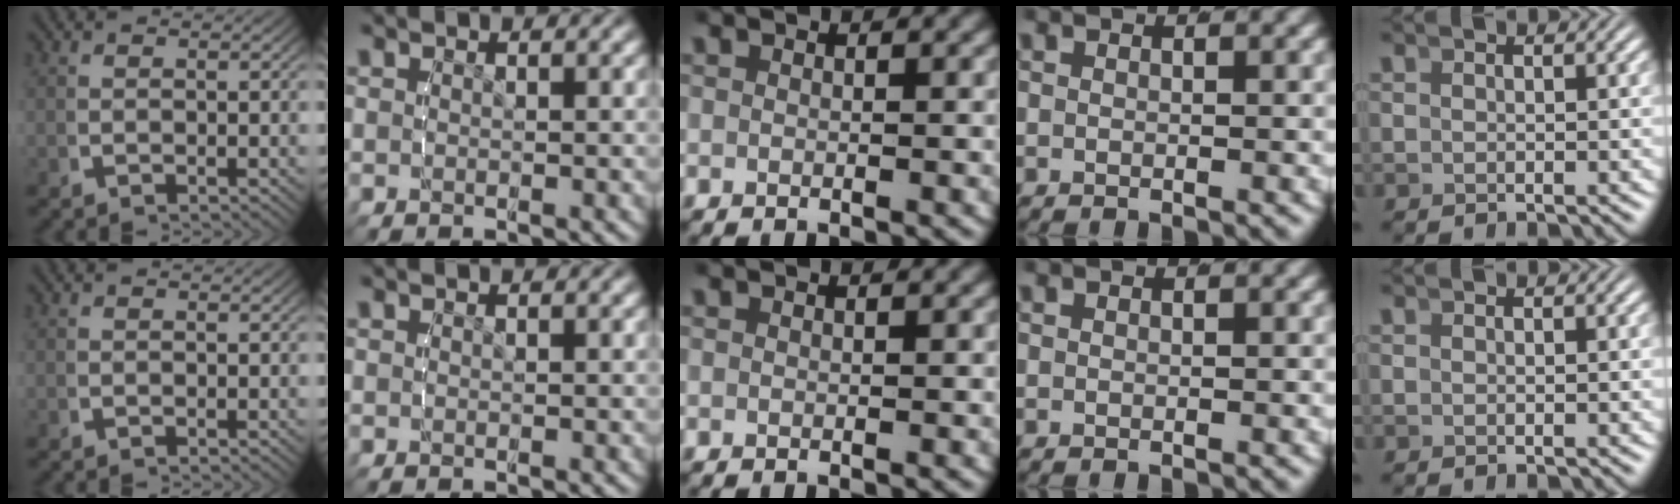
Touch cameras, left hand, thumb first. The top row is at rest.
{}